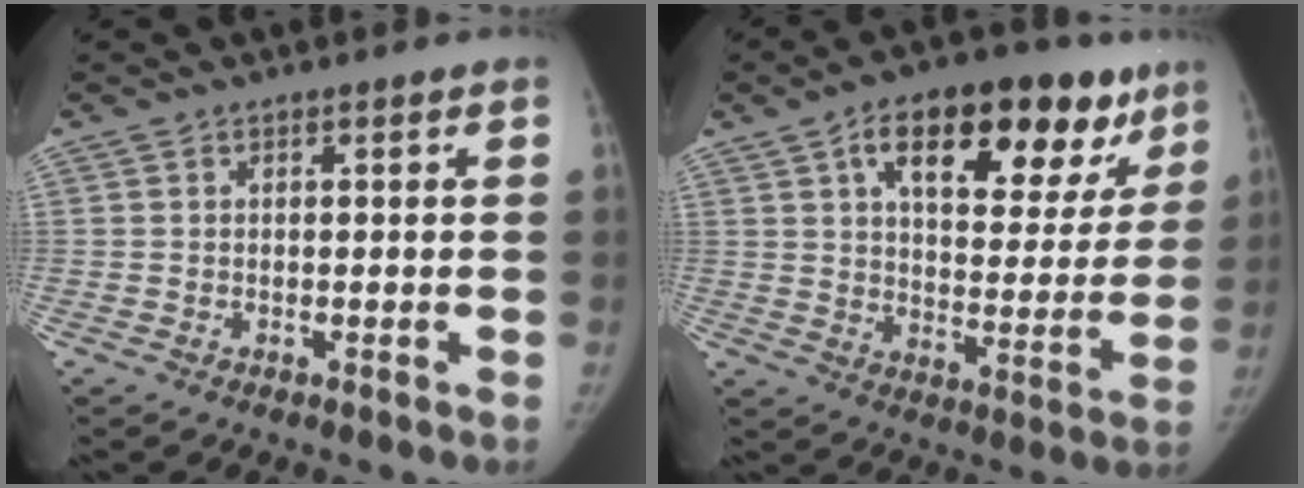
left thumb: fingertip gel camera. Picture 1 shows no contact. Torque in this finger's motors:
{"motor_torque": [0.26, 0.22, 1.37, -1.41, 0.10]}